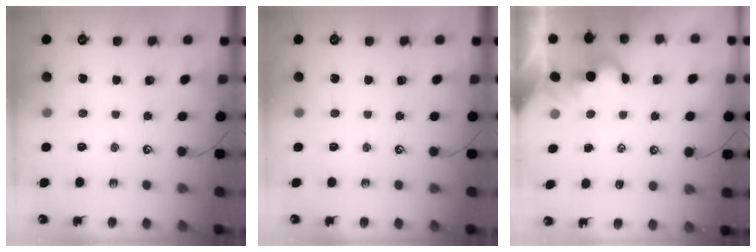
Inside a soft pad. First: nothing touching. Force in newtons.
{"total": 0.0}
{"total": 1.9, "press": 1.9, "slide": 0.2}